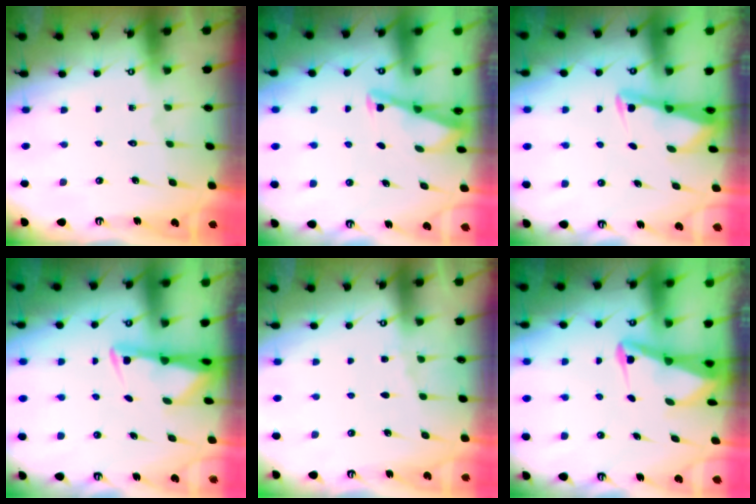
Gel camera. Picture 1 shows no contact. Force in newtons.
{"total": 2.7, "press": 2.7, "slide": 0.3}
{"total": 2.7, "press": 2.7, "slide": 0.2}
{"total": 2.9, "press": 2.9, "slide": 0.6}
{"total": 2.5, "press": 2.4, "slide": 0.4}
{"total": 3.5, "press": 3.5, "slide": 0.7}